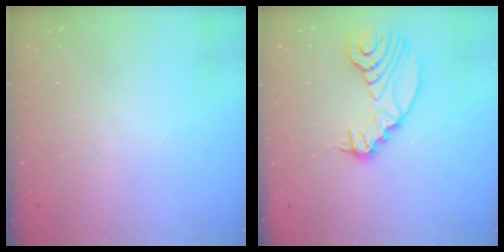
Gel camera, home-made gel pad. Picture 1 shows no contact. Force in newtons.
{"total": 13.7, "press": 12.8, "slide": 4.9}